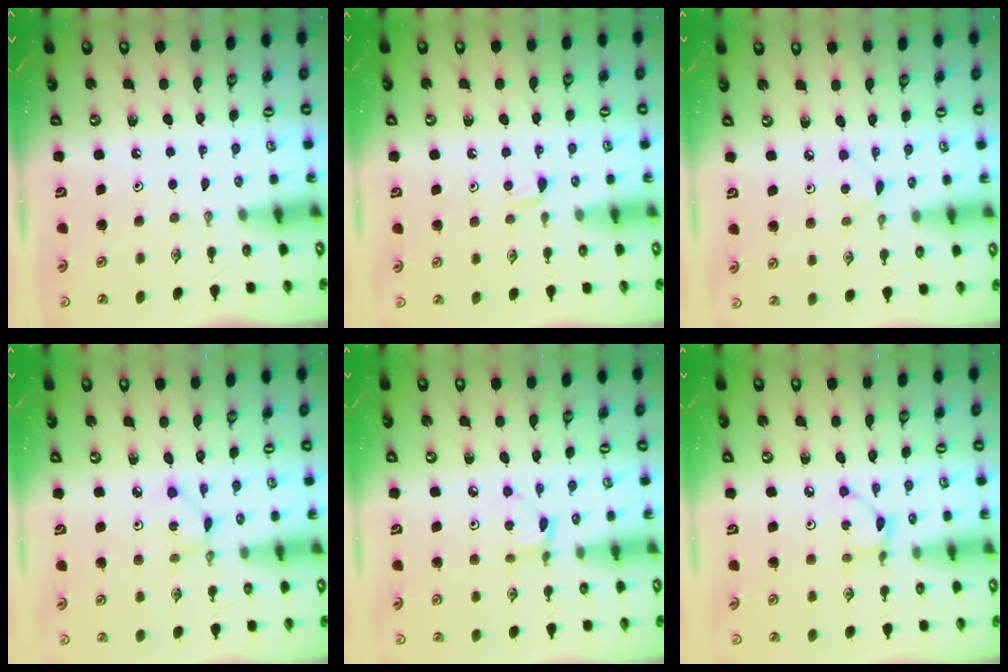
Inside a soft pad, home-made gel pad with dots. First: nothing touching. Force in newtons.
{"total": 3.5, "press": 3.5, "slide": 0.5}
{"total": 3.6, "press": 3.5, "slide": 0.4}
{"total": 1.6, "press": 1.5, "slide": 0.1}
{"total": 3.5, "press": 3.5, "slide": 0.4}
{"total": 2.6, "press": 2.6, "slide": 0.2}